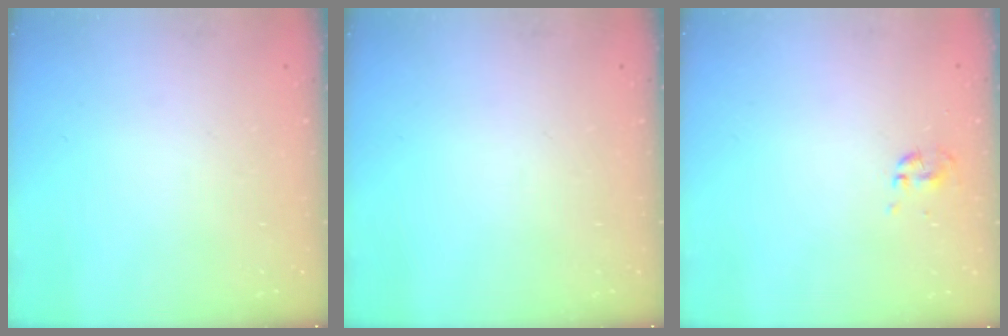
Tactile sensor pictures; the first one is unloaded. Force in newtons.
{"total": 0.0}
{"total": 0.0}